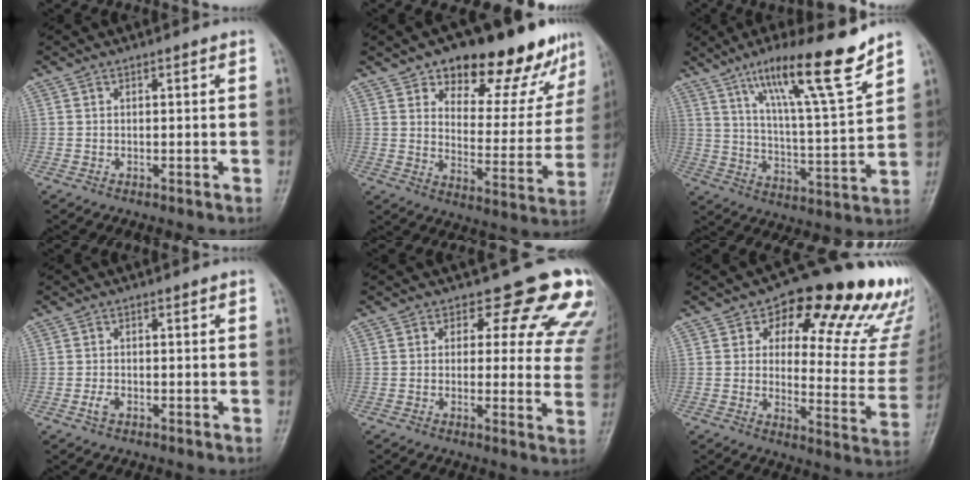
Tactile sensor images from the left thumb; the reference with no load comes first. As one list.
[{"total": 19.7, "force": [14.1, 9.0, 10.5], "torque": [-0.077, -0.074, 0.192]}, {"total": 17.0, "force": [11.7, 1.4, 12.3], "torque": [-0.189, -0.064, 0.195]}, {"total": 1.7, "force": [-0.7, 1.0, 1.1], "torque": [-0.023, 0.004, -0.014]}, {"total": 13.4, "force": [10.2, 6.7, 5.6], "torque": [0.000, -0.052, 0.083]}, {"total": 21.8, "force": [13.1, 9.4, 14.7], "torque": [-0.131, -0.065, 0.161]}]